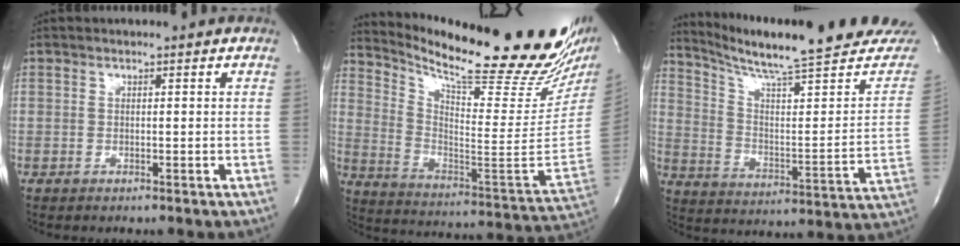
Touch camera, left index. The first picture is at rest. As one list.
[{"total": 27.9, "force": [23.4, 2.3, 15.0], "torque": [-0.248, -0.090, 0.326]}, {"total": 26.5, "force": [23.7, 1.6, 11.7], "torque": [-0.179, -0.079, 0.319]}]